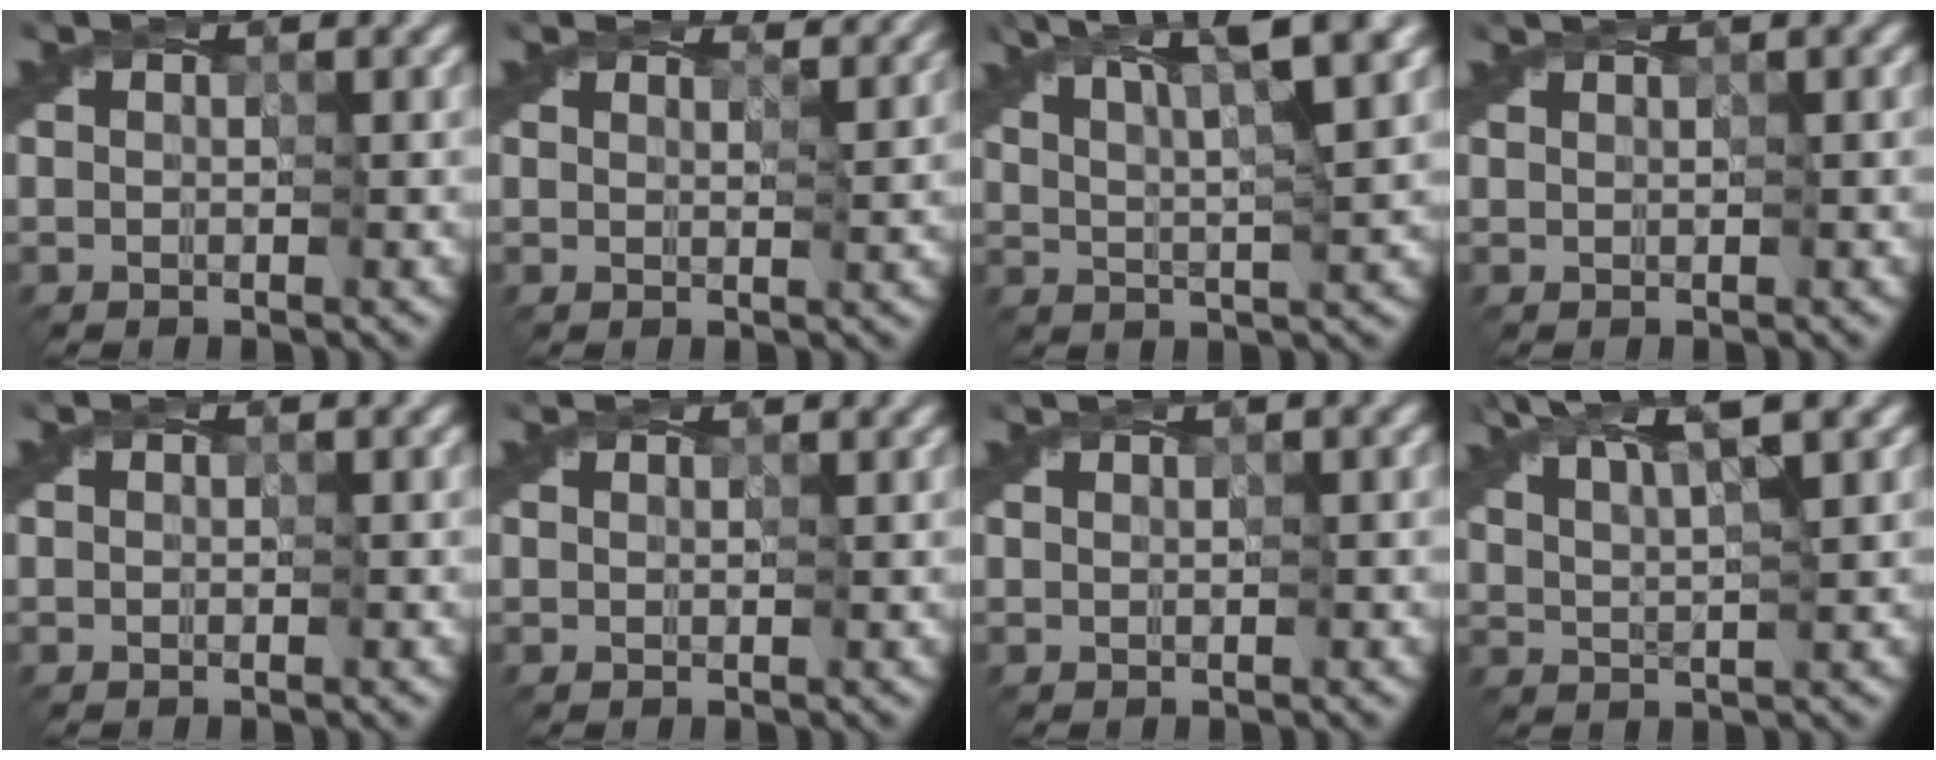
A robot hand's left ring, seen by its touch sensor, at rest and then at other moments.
{"total": 3.4, "force": [2.9, 0.8, 1.6], "torque": [-0.032, 0.003, 0.028]}
{"total": 8.1, "force": [5.6, 1.3, 5.6], "torque": [-0.072, 0.028, 0.067]}
{"total": 1.7, "force": [0.9, 0.1, 1.5], "torque": [-0.020, 0.007, 0.009]}
{"total": 0.0}
{"total": 1.2, "force": [1.1, 0.1, 0.5], "torque": [-0.007, 0.002, 0.006]}
{"total": 1.2, "force": [0.7, 0.0, 1.0], "torque": [-0.014, 0.006, 0.006]}
{"total": 6.9, "force": [5.2, 1.5, 4.4], "torque": [-0.059, 0.027, 0.058]}